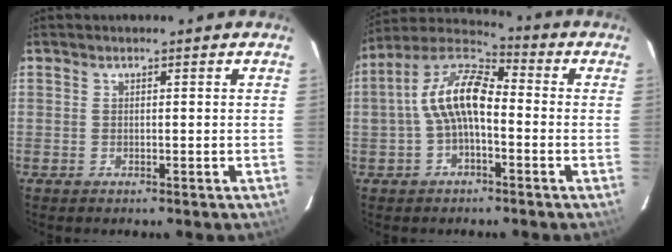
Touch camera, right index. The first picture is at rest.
{"total": 11.0, "force": [-1.1, 5.1, 9.6], "torque": [-0.198, 0.025, -0.024]}